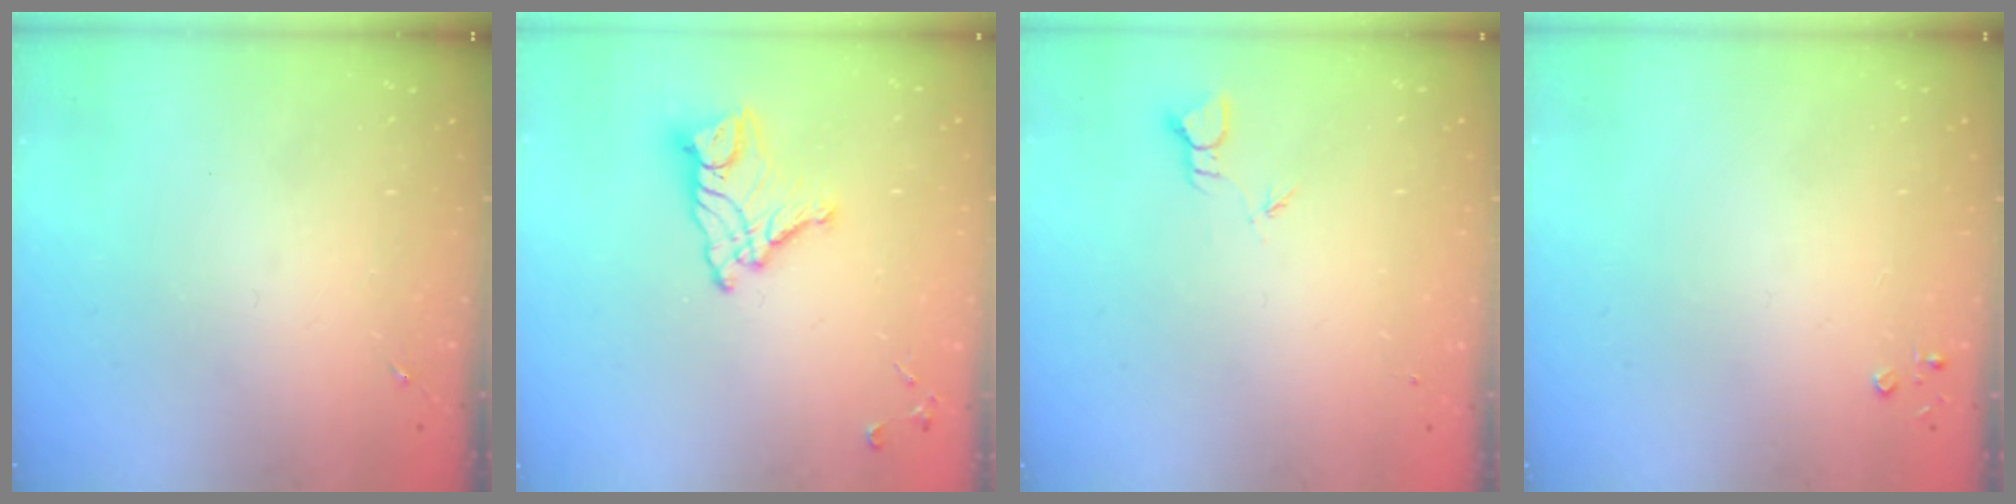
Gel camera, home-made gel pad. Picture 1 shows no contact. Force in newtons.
{"total": 12.7, "press": 12.6, "slide": 1.1}
{"total": 1.8, "press": 1.8, "slide": 0.0}
{"total": 2.2, "press": 2.2, "slide": 0.3}